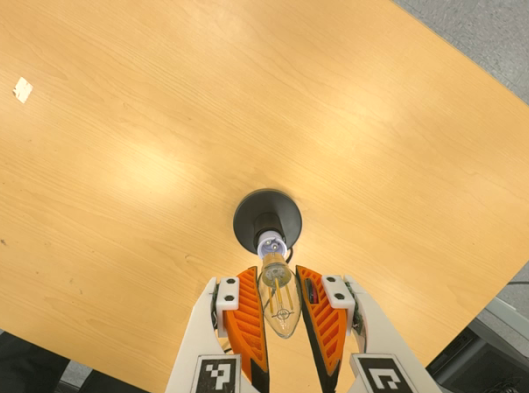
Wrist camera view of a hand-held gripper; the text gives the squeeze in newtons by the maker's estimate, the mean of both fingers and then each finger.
{"total": 11.7, "left": 11.3, "right": 12.1}